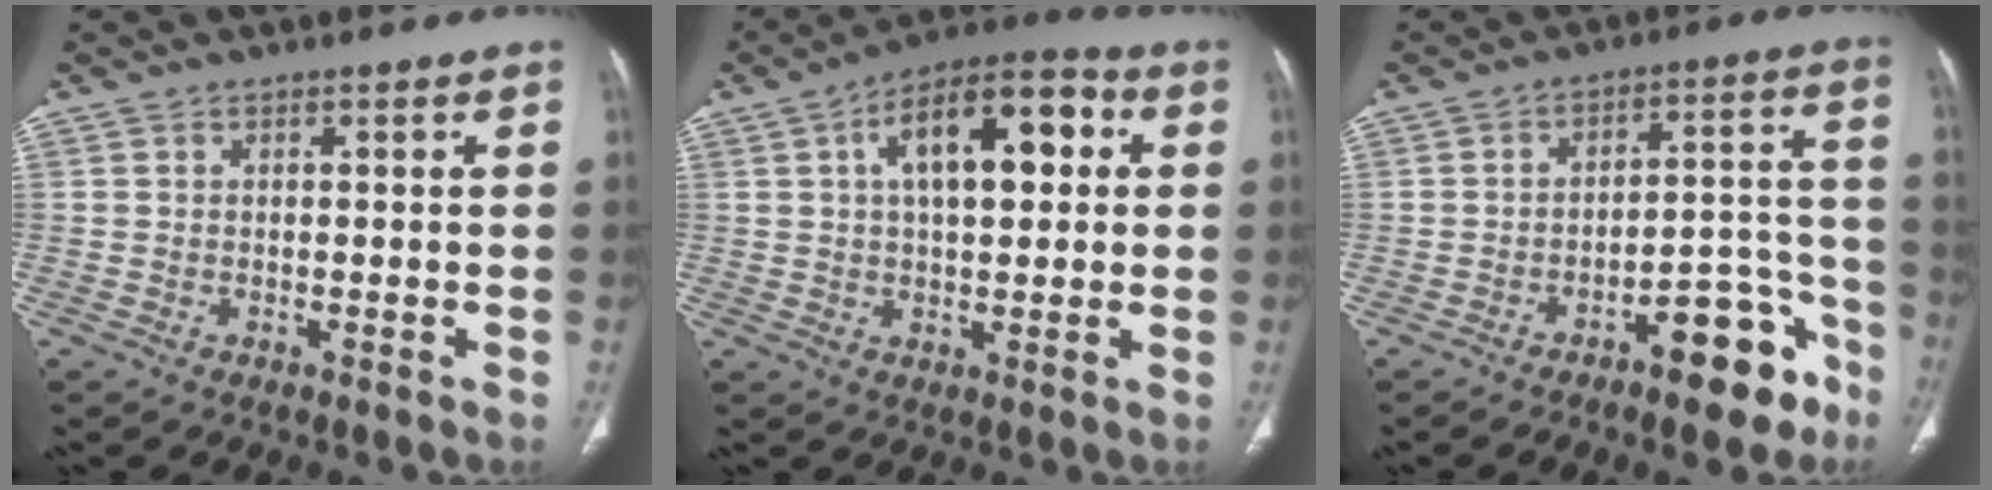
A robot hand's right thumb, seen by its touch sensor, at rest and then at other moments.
{"total": 14.8, "force": [3.6, 7.1, 12.4], "torque": [-0.173, 0.022, 0.050]}
{"total": 11.8, "force": [-7.3, 4.7, 8.0], "torque": [-0.075, 0.071, -0.102]}